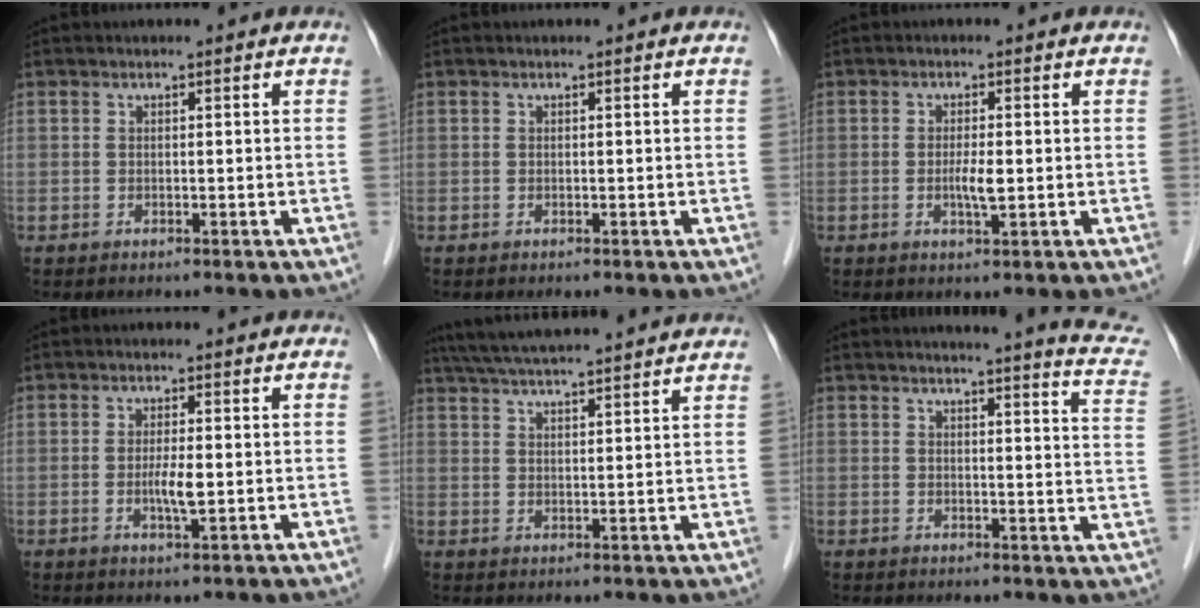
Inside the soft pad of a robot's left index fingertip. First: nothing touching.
{"total": 0.0}
{"total": 2.6, "force": [-0.5, 0.3, 2.5], "torque": [-0.050, -0.007, -0.009]}
{"total": 3.1, "force": [-0.6, 0.4, 3.0], "torque": [-0.060, -0.009, -0.010]}
{"total": 16.2, "force": [14.5, 0.6, 7.1], "torque": [-0.127, 0.039, 0.204]}
{"total": 14.7, "force": [13.4, 0.3, 6.0], "torque": [-0.062, -0.063, 0.126]}